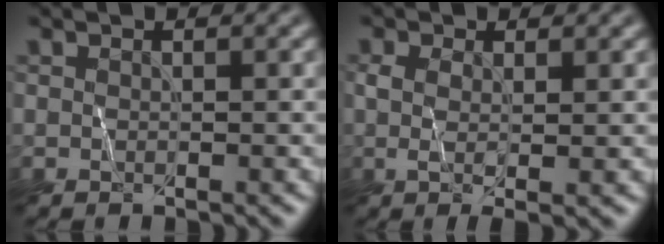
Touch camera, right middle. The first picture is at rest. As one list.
[{"total": 2.5, "force": [0.4, 0.8, 2.3], "torque": [-0.046, -0.002, 0.008]}]